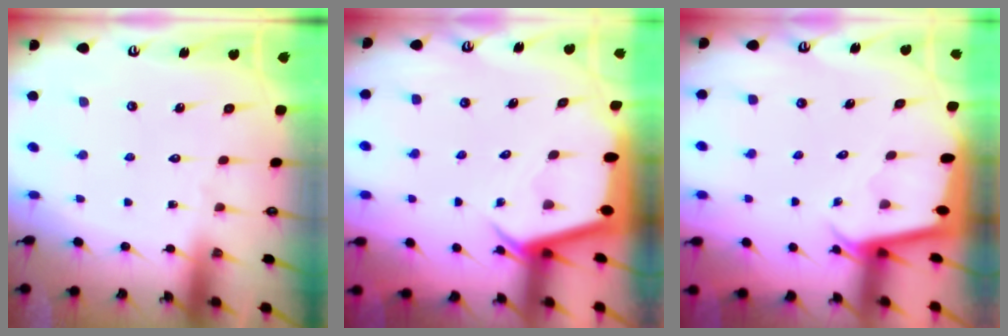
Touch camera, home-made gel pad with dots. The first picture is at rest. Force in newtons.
{"total": 4.0, "press": 4.0, "slide": 0.4}
{"total": 2.2, "press": 2.2, "slide": 0.1}